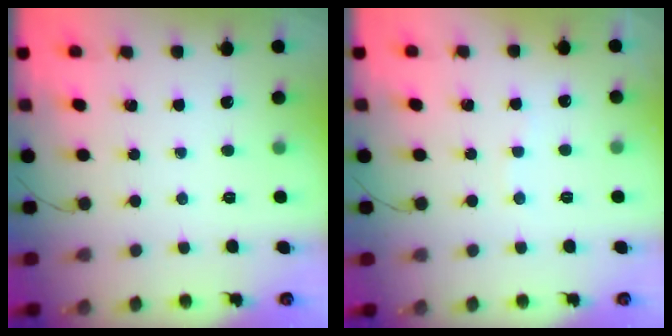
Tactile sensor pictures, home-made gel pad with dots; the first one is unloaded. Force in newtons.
{"total": 4.7, "press": 4.7, "slide": 0.7}